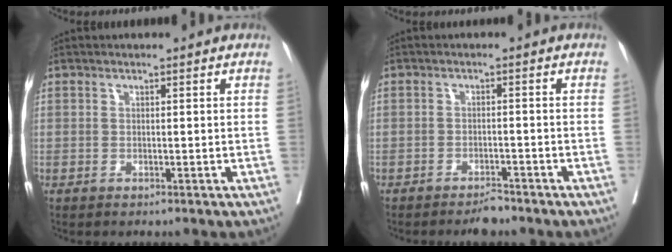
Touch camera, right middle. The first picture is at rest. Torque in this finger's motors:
{"motor_torque": [0.01, 0.00, 0.00, 0.00]}